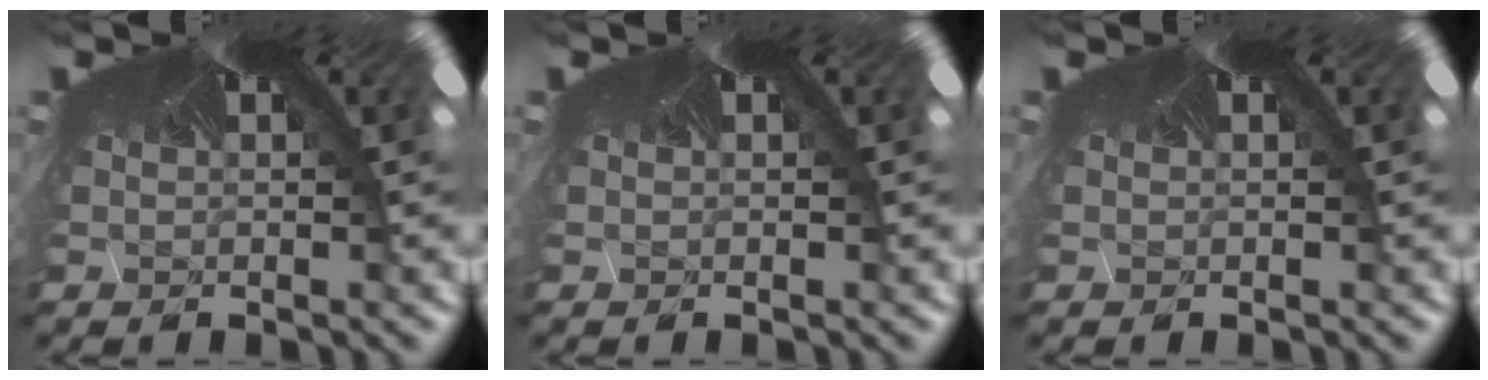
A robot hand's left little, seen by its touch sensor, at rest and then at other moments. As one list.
[{"total": 0.0}, {"total": 0.0}]